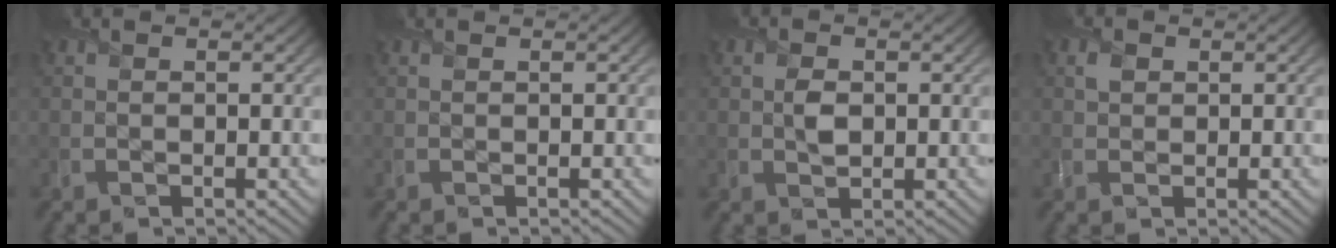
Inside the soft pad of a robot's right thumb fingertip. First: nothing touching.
{"total": 0.0}
{"total": 2.1, "force": [0.3, 1.4, 1.6], "torque": [-0.036, -0.002, 0.004]}
{"total": 1.2, "force": [0.7, 1.0, 0.4], "torque": [-0.008, 0.001, 0.012]}